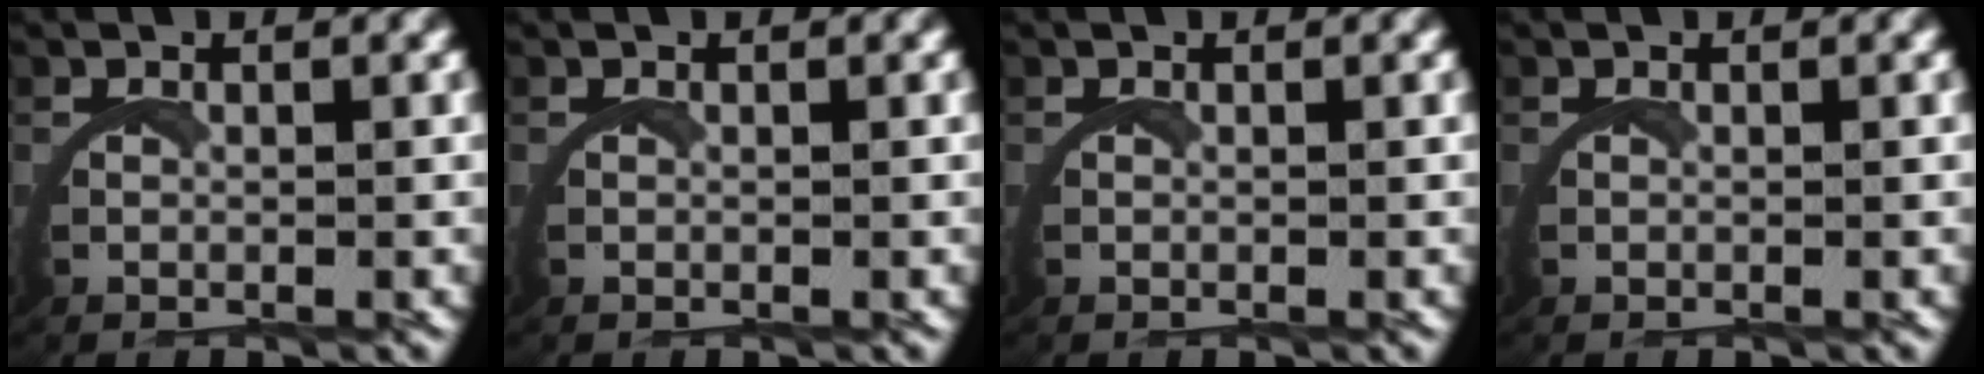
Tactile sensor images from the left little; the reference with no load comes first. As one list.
[{"total": 0.0}, {"total": 0.0}, {"total": 0.0}]